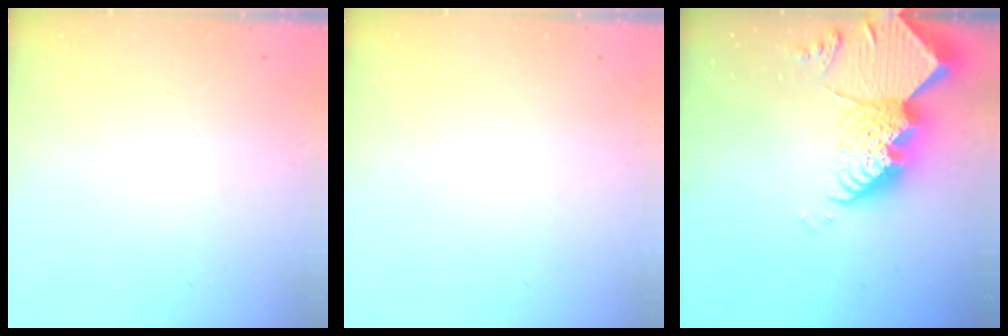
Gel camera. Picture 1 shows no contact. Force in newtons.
{"total": 0.0}
{"total": 23.2, "press": 23.2, "slide": 1.9}